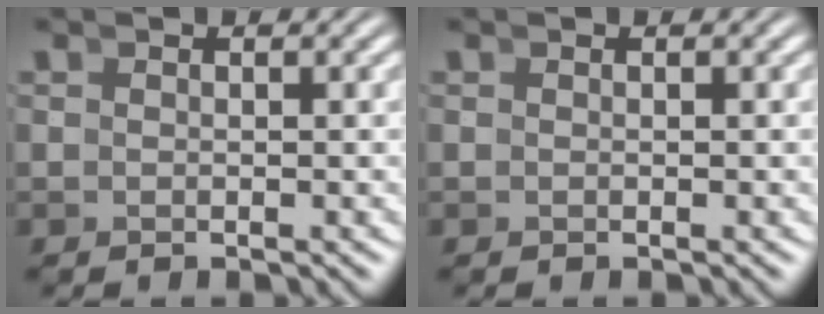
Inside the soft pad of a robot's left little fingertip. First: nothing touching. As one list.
[{"total": 0.0}]